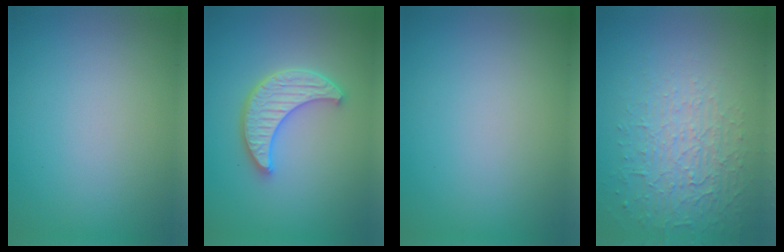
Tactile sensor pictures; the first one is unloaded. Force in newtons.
{"total": 4.7, "press": 4.1, "slide": 2.4}
{"total": 0.0}
{"total": 3.7, "press": 3.2, "slide": 1.9}